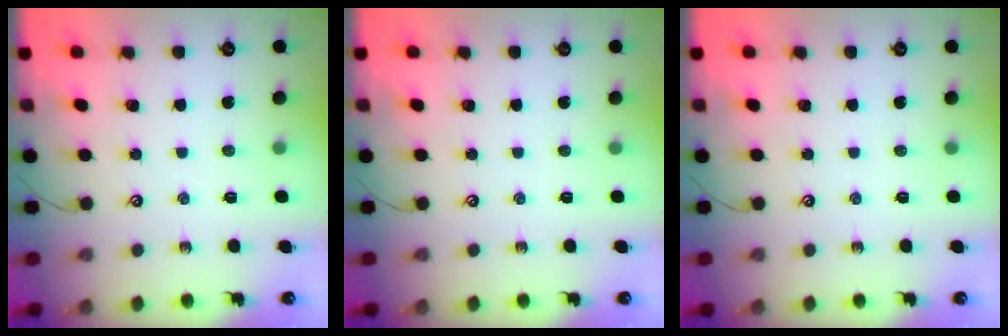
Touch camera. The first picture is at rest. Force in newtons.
{"total": 0.0}
{"total": 0.0}